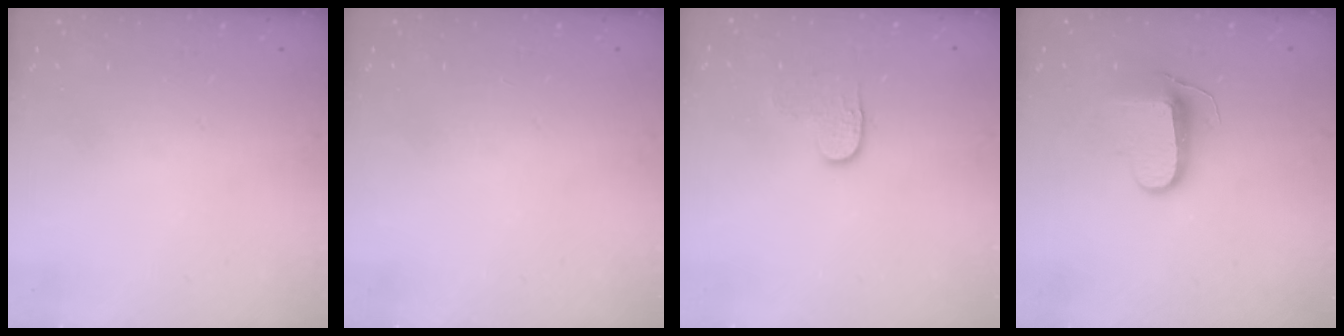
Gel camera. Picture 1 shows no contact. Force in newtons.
{"total": 0.0}
{"total": 4.0, "press": 4.0, "slide": 0.5}
{"total": 9.4, "press": 9.4, "slide": 0.2}